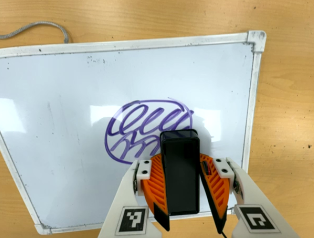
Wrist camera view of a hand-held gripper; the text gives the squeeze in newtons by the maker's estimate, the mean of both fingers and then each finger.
{"total": 13.5, "left": 13.9, "right": 13.1}